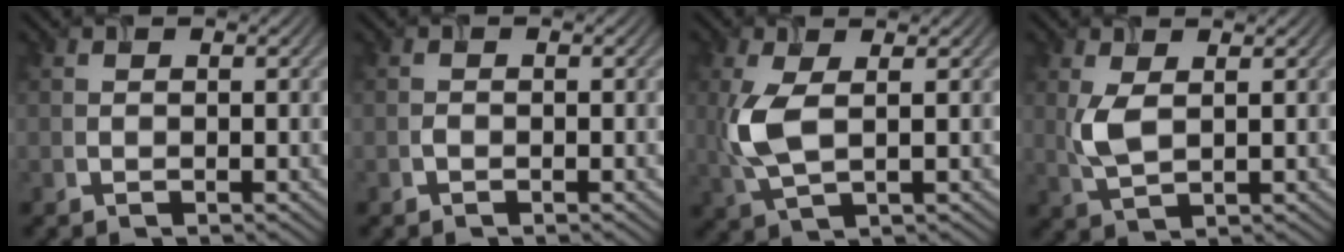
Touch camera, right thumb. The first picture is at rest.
{"total": 0.5, "force": [-0.3, 0.3, 0.3], "torque": [-0.005, 0.000, -0.007]}
{"total": 6.2, "force": [0.7, 2.7, 5.6], "torque": [-0.150, 0.000, 0.015]}
{"total": 4.1, "force": [0.9, 1.9, 3.5], "torque": [-0.090, 0.001, 0.022]}